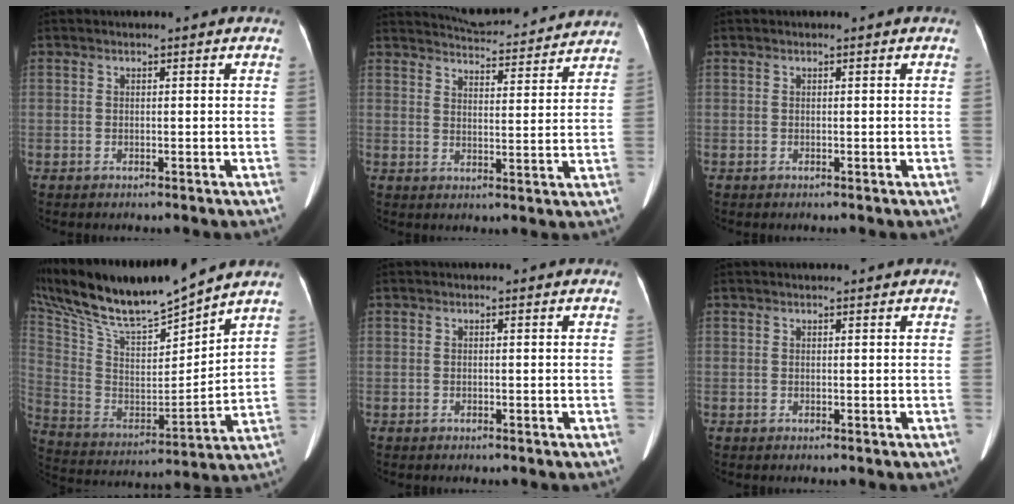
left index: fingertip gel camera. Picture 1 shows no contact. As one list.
[{"total": 16.1, "force": [15.4, 1.9, 4.1], "torque": [-0.059, 0.005, 0.199]}, {"total": 0.0}, {"total": 21.0, "force": [18.7, 1.6, 9.5], "torque": [-0.197, -0.003, 0.339]}, {"total": 0.0}, {"total": 1.7, "force": [1.5, 0.2, 0.7], "torque": [-0.008, 0.019, 0.022]}]